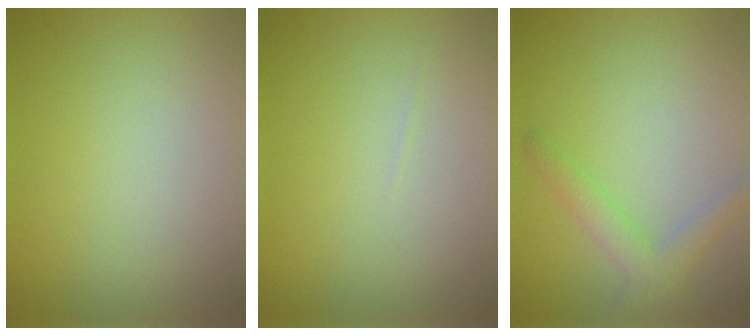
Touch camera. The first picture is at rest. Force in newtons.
{"total": 0.0}
{"total": 2.5, "press": 2.5, "slide": 0.3}